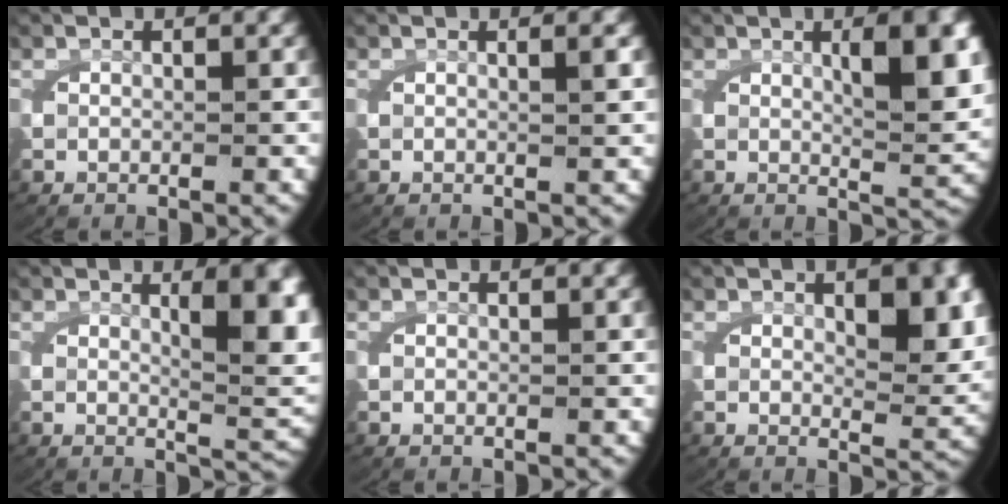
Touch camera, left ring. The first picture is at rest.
{"total": 1.1, "force": [0.4, -0.3, 1.0], "torque": [-0.020, 0.002, 0.009]}
{"total": 5.3, "force": [1.4, 1.3, 4.9], "torque": [-0.072, -0.003, 0.025]}
{"total": 5.7, "force": [1.3, 1.4, 5.4], "torque": [-0.068, -0.010, 0.027]}
{"total": 0.0}
{"total": 4.0, "force": [1.1, 1.5, 3.6], "torque": [-0.052, -0.011, 0.020]}